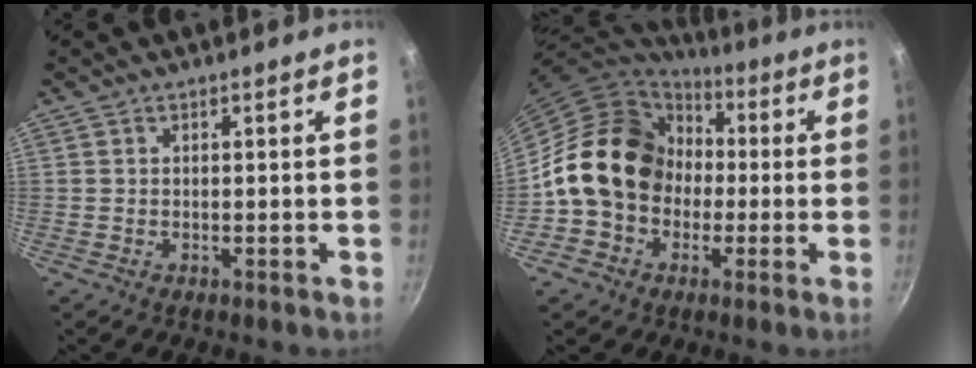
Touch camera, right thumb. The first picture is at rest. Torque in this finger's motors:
{"motor_torque": [1.79, 3.22, 1.71, -0.82, 0.26]}